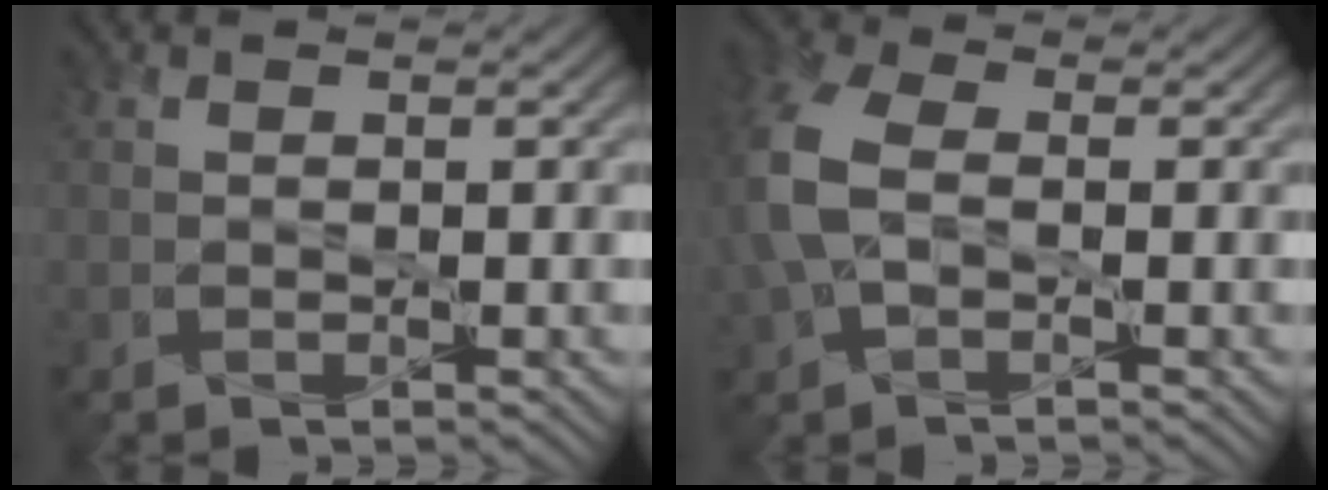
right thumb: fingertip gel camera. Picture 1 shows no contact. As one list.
[{"total": 8.4, "force": [-0.1, 5.6, 6.3], "torque": [-0.193, 0.004, -0.003]}]